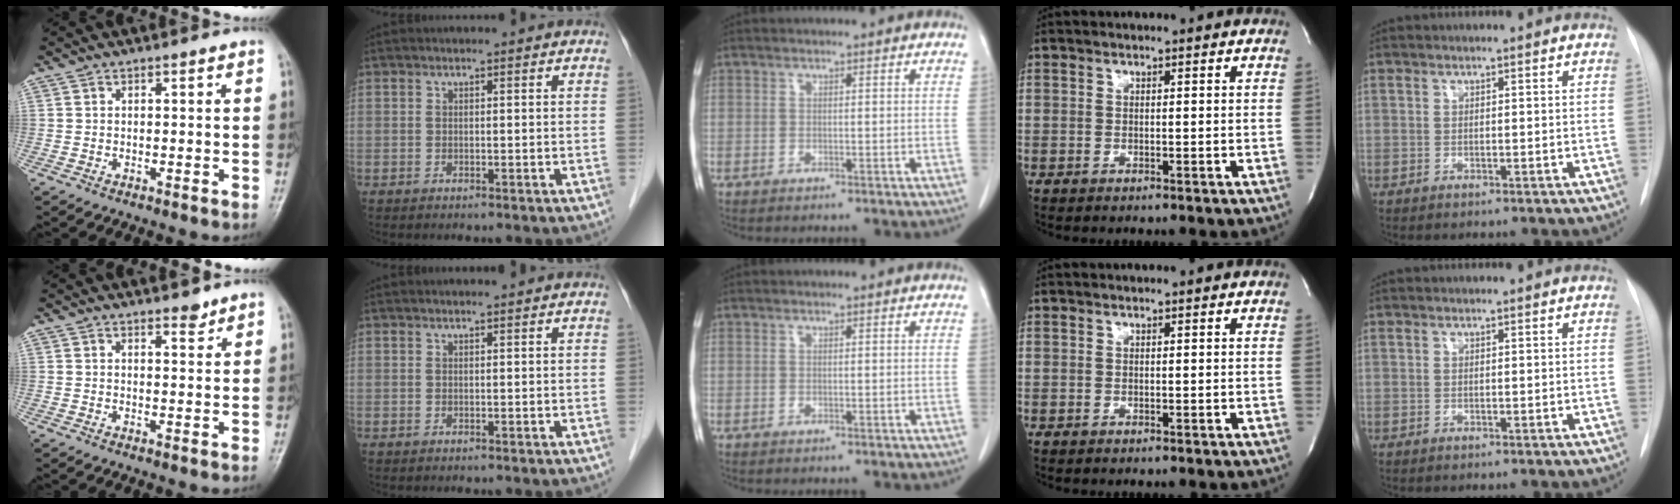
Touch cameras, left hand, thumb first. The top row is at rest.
{"thumb": {"total": 2.1, "force": [1.8, 0.8, 0.9], "torque": [-0.003, -0.013, 0.026]}, "index": {"total": 0.6, "force": [0.5, -0.1, 0.3], "torque": [-0.005, 0.004, 0.010]}}